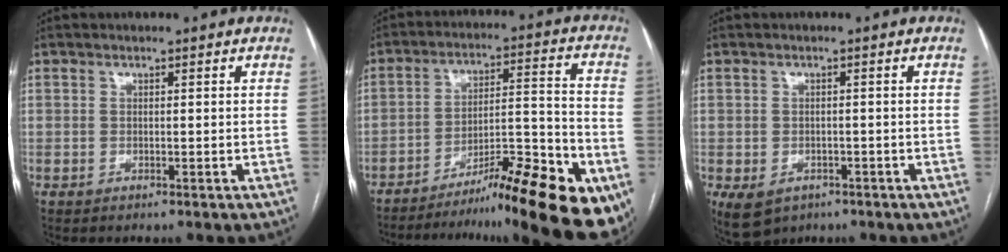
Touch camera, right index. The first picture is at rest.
{"total": 20.4, "force": [-14.3, 1.0, 14.5], "torque": [-0.147, 0.020, -0.225]}
{"total": 5.6, "force": [-3.1, 4.0, 2.5], "torque": [-0.045, -0.001, -0.036]}